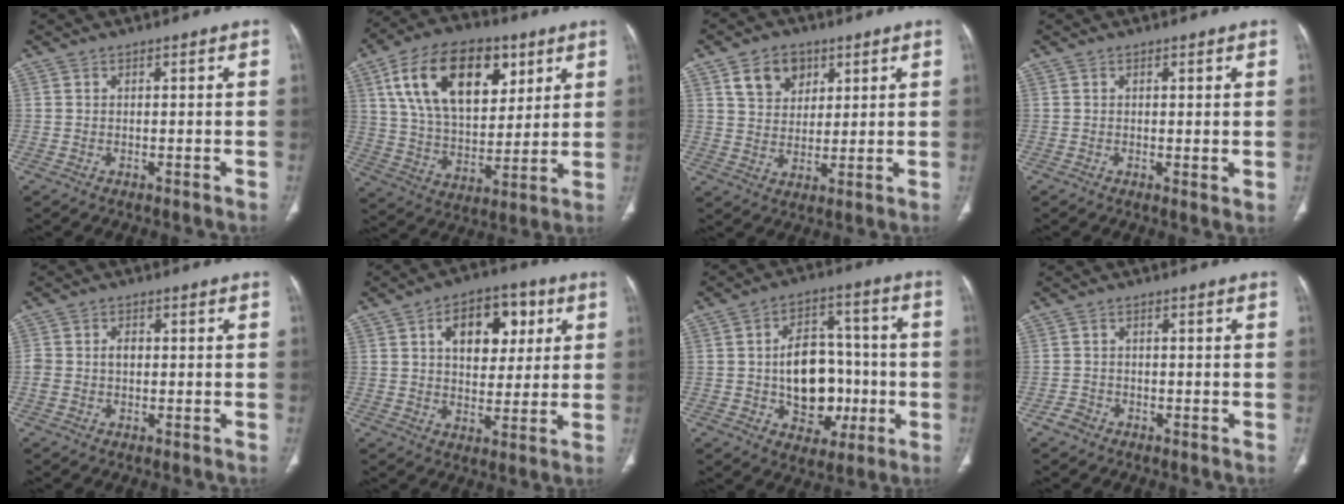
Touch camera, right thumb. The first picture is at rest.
{"total": 22.5, "force": [9.2, 13.0, 15.8], "torque": [-0.241, -0.021, 0.161]}
{"total": 8.1, "force": [4.0, 6.0, 3.7], "torque": [-0.035, -0.018, 0.073]}
{"total": 1.5, "force": [0.3, 0.3, 1.4], "torque": [-0.029, -0.008, 0.004]}
{"total": 3.0, "force": [-0.1, 2.2, 2.1], "torque": [-0.043, 0.012, 0.001]}
{"total": 13.1, "force": [4.2, 8.3, 9.2], "torque": [-0.089, 0.002, 0.063]}
{"total": 14.8, "force": [-2.0, 10.6, 10.2], "torque": [-0.106, 0.036, -0.020]}
{"total": 2.1, "force": [-1.4, 1.5, 0.3], "torque": [-0.010, 0.010, -0.026]}